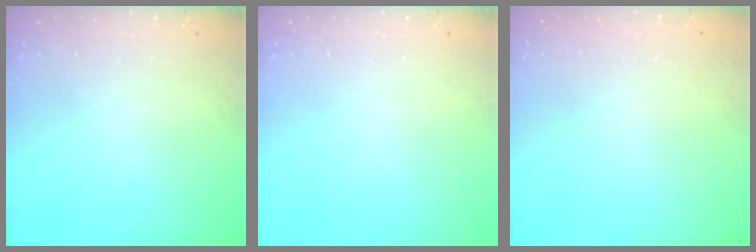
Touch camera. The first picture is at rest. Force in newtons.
{"total": 0.0}
{"total": 0.0}